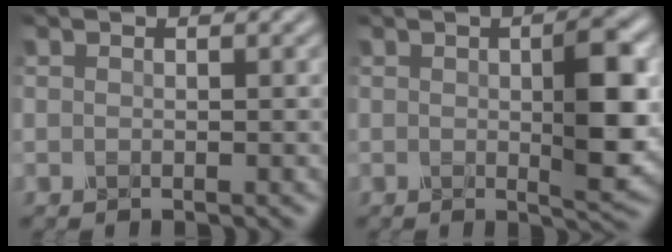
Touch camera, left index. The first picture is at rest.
{"total": 5.5, "force": [0.4, 1.1, 5.4], "torque": [-0.073, 0.001, 0.007]}